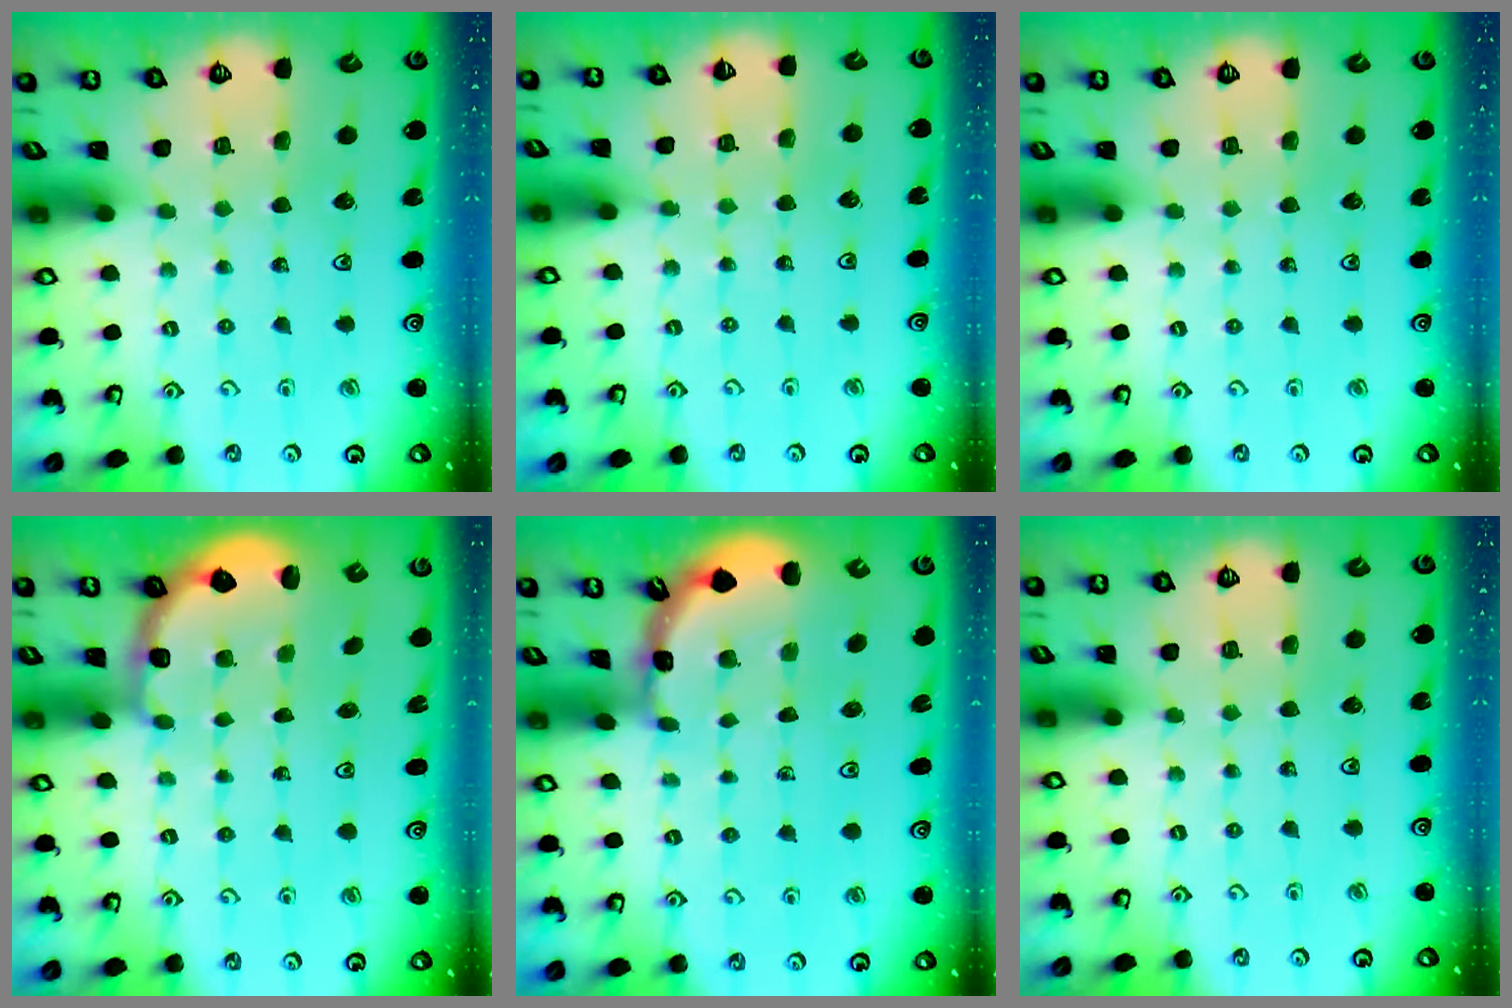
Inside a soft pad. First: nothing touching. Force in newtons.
{"total": 2.9, "press": 2.8, "slide": 0.5}
{"total": 0.0}
{"total": 2.7, "press": 1.9, "slide": 1.9}
{"total": 1.7, "press": 1.6, "slide": 0.1}
{"total": 0.0}